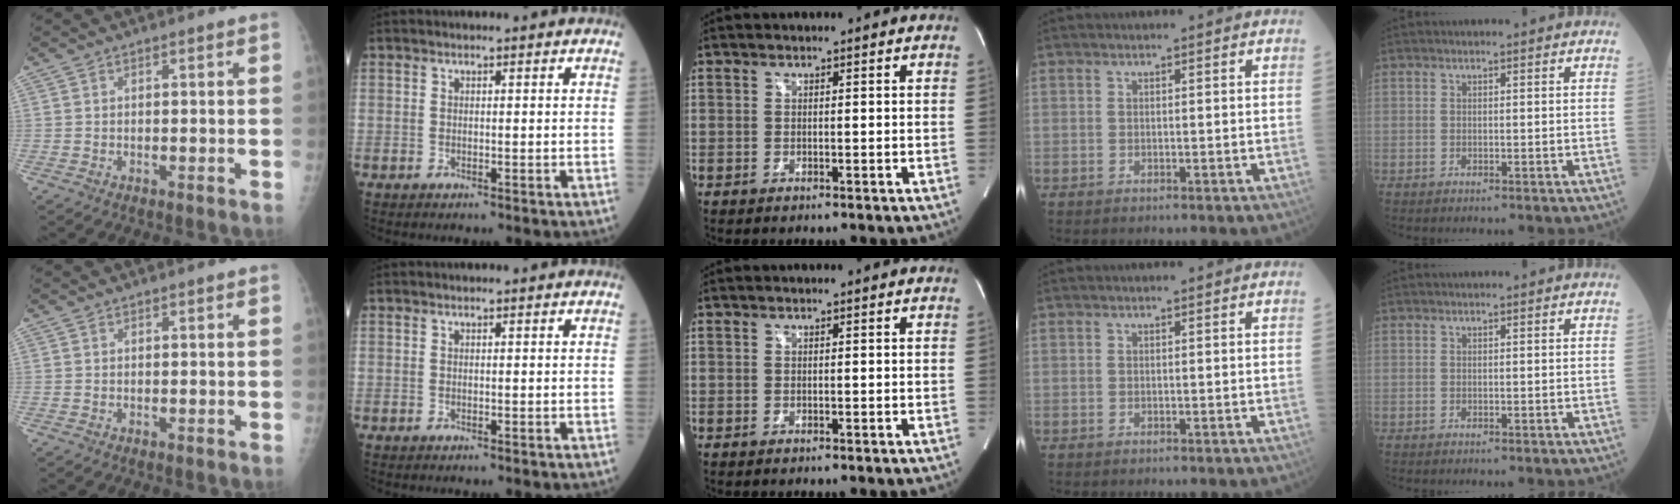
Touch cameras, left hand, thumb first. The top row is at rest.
{}